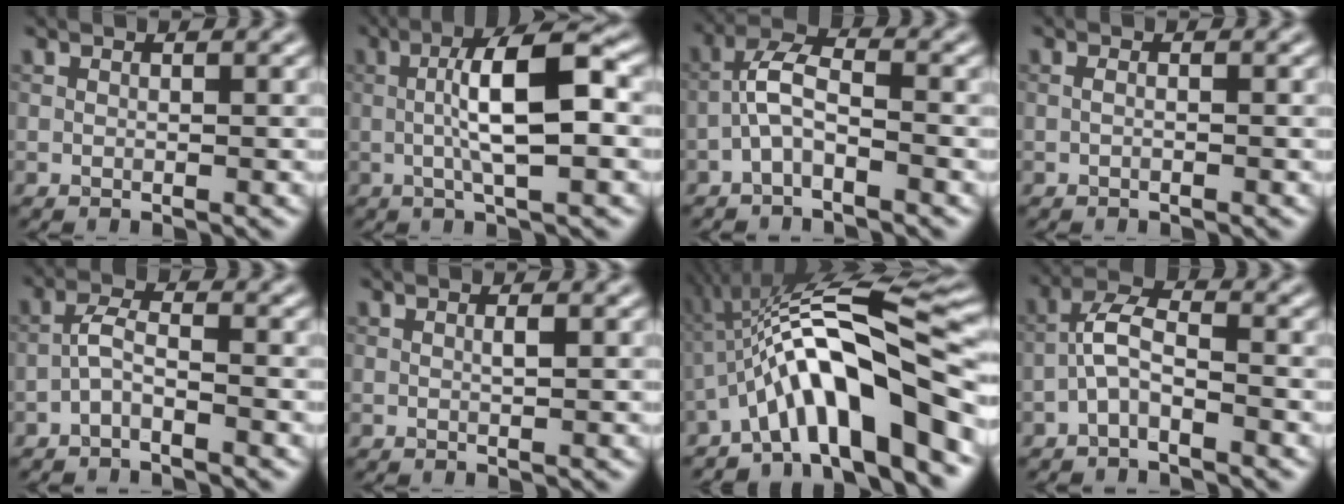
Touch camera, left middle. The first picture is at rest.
{"total": 7.4, "force": [-0.1, 1.6, 7.2], "torque": [-0.120, 0.016, -0.010]}
{"total": 3.2, "force": [-1.6, 1.1, 2.6], "torque": [-0.055, 0.014, -0.041]}
{"total": 0.6, "force": [-0.3, 0.1, 0.5], "torque": [-0.012, -0.001, -0.008]}
{"total": 2.0, "force": [-1.3, 0.4, 1.4], "torque": [-0.031, 0.008, -0.033]}
{"total": 0.6, "force": [0.1, 0.0, 0.6], "torque": [-0.012, 0.002, 0.002]}
{"total": 11.5, "force": [-4.0, 2.6, 10.5], "torque": [-0.155, 0.026, -0.071]}
{"total": 3.0, "force": [-1.7, 1.0, 2.2], "torque": [-0.049, 0.013, -0.041]}